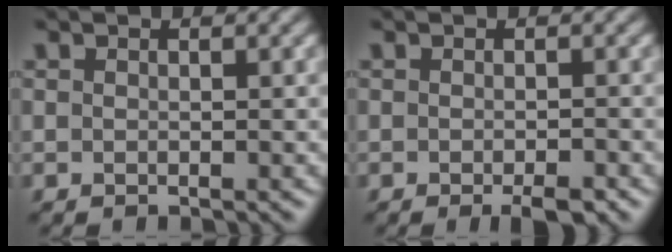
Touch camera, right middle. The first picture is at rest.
{"total": 2.2, "force": [-1.3, 0.5, 1.7], "torque": [-0.024, -0.003, -0.020]}